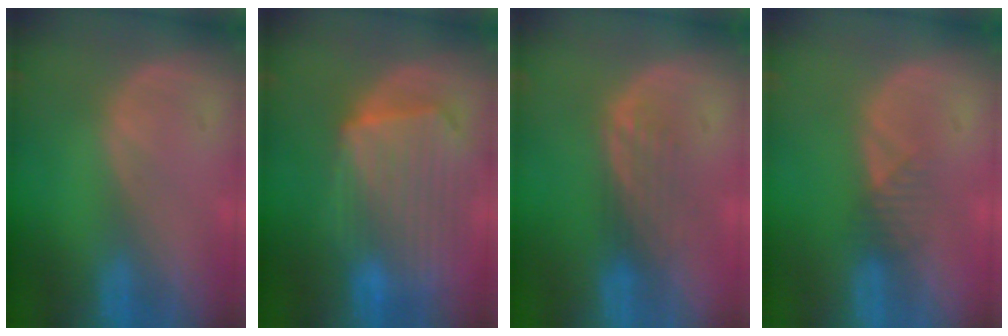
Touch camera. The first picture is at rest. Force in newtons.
{"total": 10.9, "press": 9.5, "slide": 5.2}
{"total": 3.3, "press": 2.8, "slide": 1.8}
{"total": 1.9, "press": 1.6, "slide": 1.0}